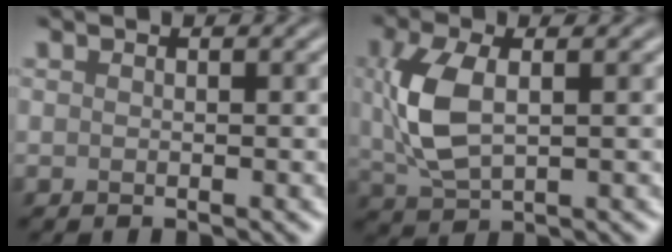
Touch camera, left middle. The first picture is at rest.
{"total": 5.7, "force": [0.9, 3.0, 4.8], "torque": [-0.121, 0.003, 0.023]}